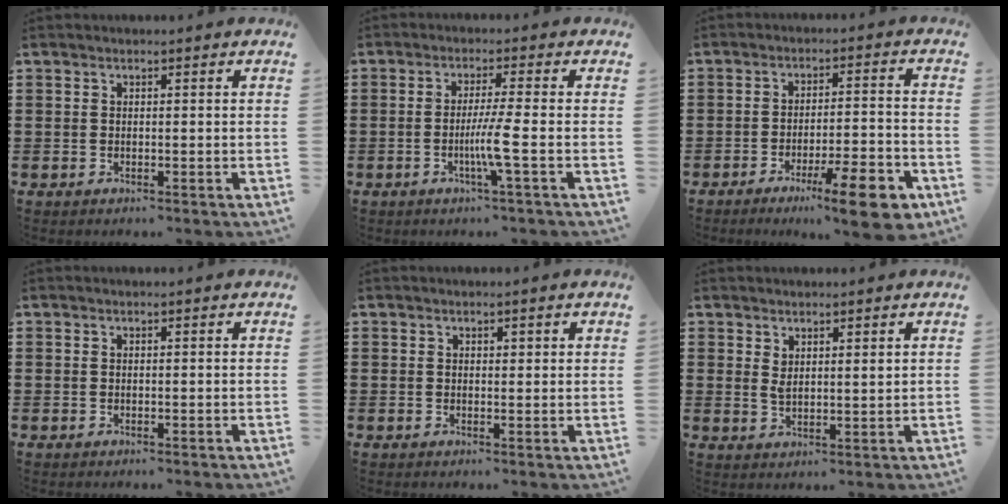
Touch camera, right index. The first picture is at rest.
{"total": 5.0, "force": [-1.4, -0.9, 4.7], "torque": [-0.089, -0.017, -0.030]}
{"total": 10.2, "force": [-6.4, 1.5, 7.7], "torque": [-0.113, 0.010, -0.110]}
{"total": 0.0}
{"total": 0.6, "force": [0.4, 0.3, 0.3], "torque": [-0.006, 0.002, 0.007]}
{"total": 2.4, "force": [1.6, 1.0, 1.5], "torque": [-0.034, 0.002, 0.030]}